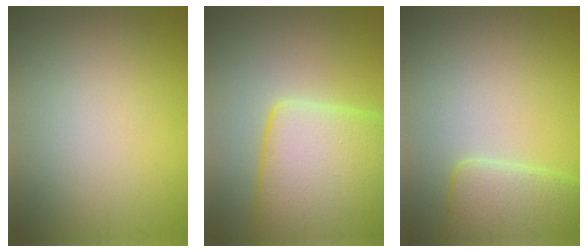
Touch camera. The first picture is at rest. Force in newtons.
{"total": 12.0, "press": 11.9, "slide": 0.5}
{"total": 5.0, "press": 4.9, "slide": 0.4}